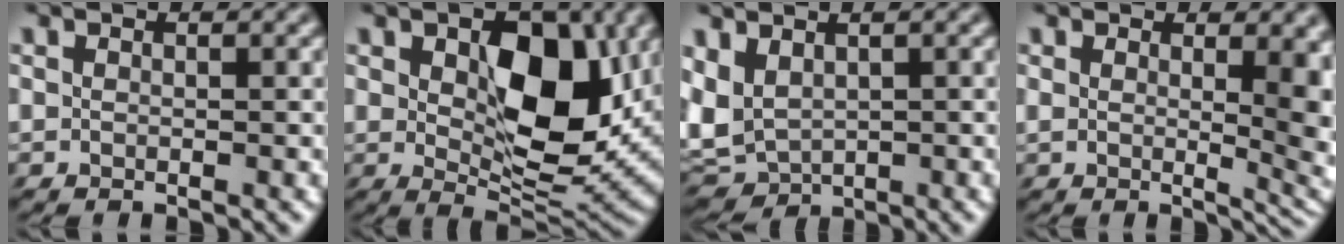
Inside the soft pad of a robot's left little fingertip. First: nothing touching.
{"total": 11.6, "force": [2.0, 6.5, 9.4], "torque": [-0.147, -0.014, 0.034]}
{"total": 6.8, "force": [-1.1, 4.0, 5.5], "torque": [-0.116, -0.015, -0.006]}
{"total": 7.6, "force": [2.0, 3.8, 6.2], "torque": [-0.101, -0.026, 0.056]}